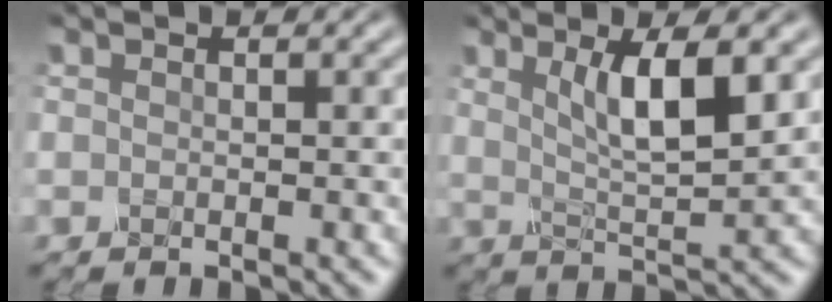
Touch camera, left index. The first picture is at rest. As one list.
[{"total": 5.3, "force": [1.9, 1.2, 4.8], "torque": [-0.085, -0.007, 0.035]}]